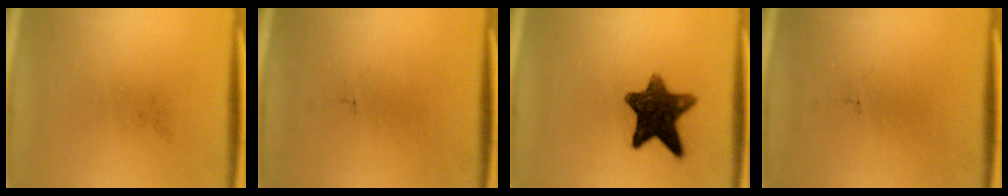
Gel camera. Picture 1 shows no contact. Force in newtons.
{"total": 0.0}
{"total": 11.1}
{"total": 0.0}